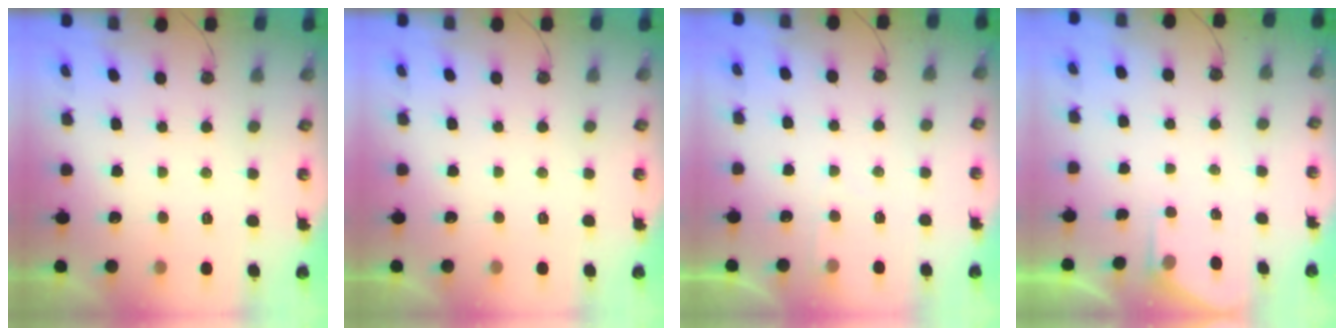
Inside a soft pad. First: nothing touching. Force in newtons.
{"total": 0.0}
{"total": 3.2, "press": 3.1, "slide": 0.4}
{"total": 2.3, "press": 2.3, "slide": 0.3}